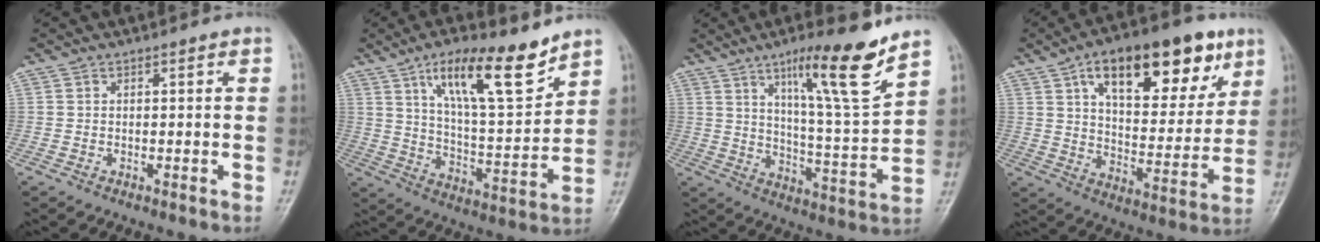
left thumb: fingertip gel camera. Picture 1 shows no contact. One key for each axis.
{"total": 16.6, "fx": 10.4, "fy": 4.8, "fz": 12.1, "tx": -0.175, "ty": -0.057, "tz": 0.183}
{"total": 15.5, "fx": 9.9, "fy": 1.4, "fz": 11.9, "tx": -0.177, "ty": -0.063, "tz": 0.162}
{"total": 22.7, "fx": 11.7, "fy": 10.7, "fz": 16.3, "tx": -0.199, "ty": -0.028, "tz": 0.183}